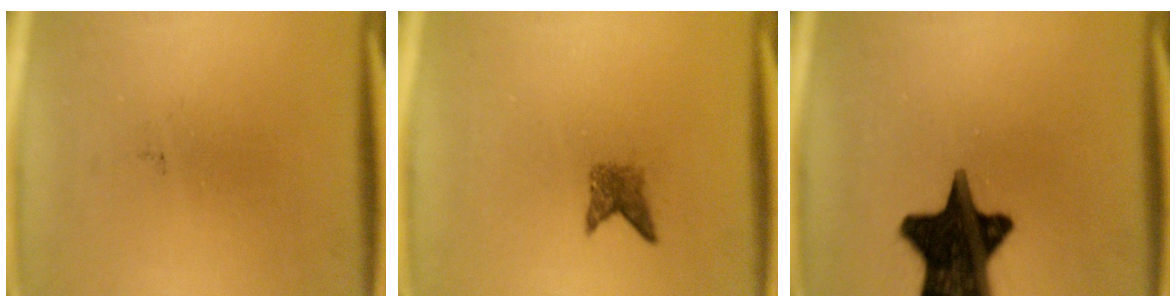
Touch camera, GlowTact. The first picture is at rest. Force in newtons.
{"total": 2.1}
{"total": 18.9}